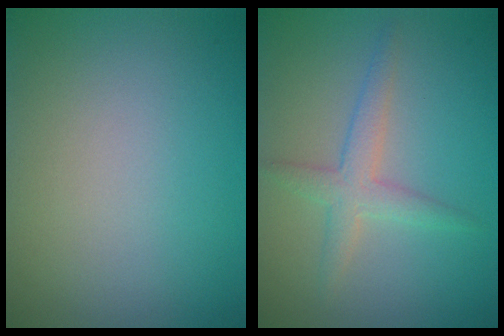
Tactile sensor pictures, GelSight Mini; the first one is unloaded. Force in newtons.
{"total": 2.5, "press": 2.5, "slide": 0.0}